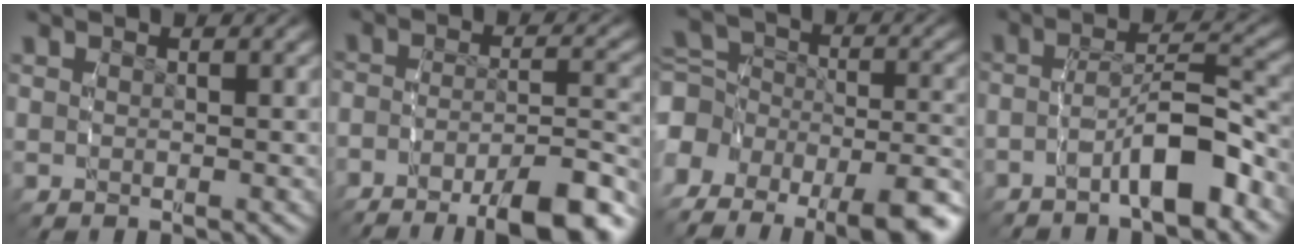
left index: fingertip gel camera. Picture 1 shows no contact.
{"total": 10.4, "force": [-8.1, 3.8, 5.3], "torque": [-0.061, -0.014, -0.122]}
{"total": 12.0, "force": [-5.1, 8.8, 6.5], "torque": [-0.122, -0.028, -0.083]}
{"total": 5.0, "force": [-3.5, 1.3, 3.3], "torque": [-0.056, 0.002, -0.054]}